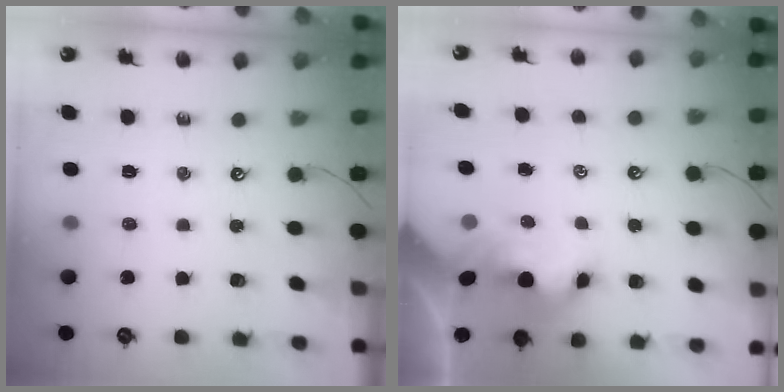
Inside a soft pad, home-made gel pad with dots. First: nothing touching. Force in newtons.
{"total": 6.7, "press": 6.6, "slide": 1.1}